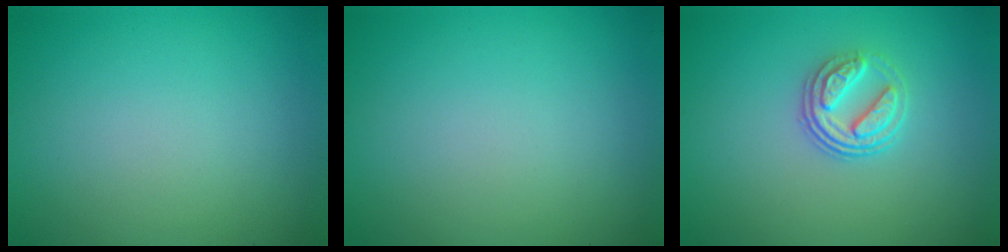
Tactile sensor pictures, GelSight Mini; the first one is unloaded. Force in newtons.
{"total": 0.0}
{"total": 3.1, "press": 2.6, "slide": 1.7}